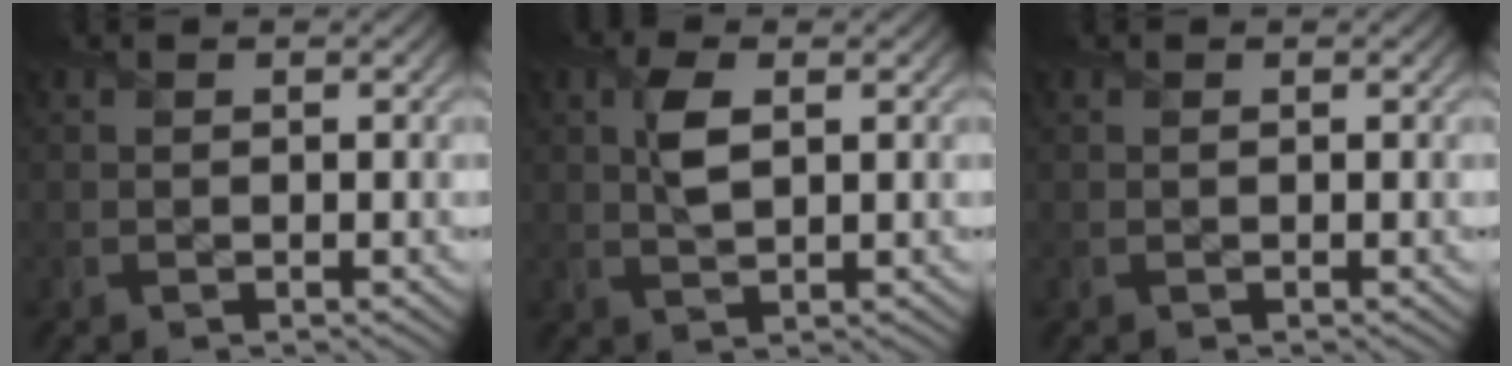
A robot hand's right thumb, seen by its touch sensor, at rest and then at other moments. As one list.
[{"total": 3.3, "force": [0.9, 1.4, 2.9], "torque": [-0.065, 0.002, 0.019]}, {"total": 0.0}]